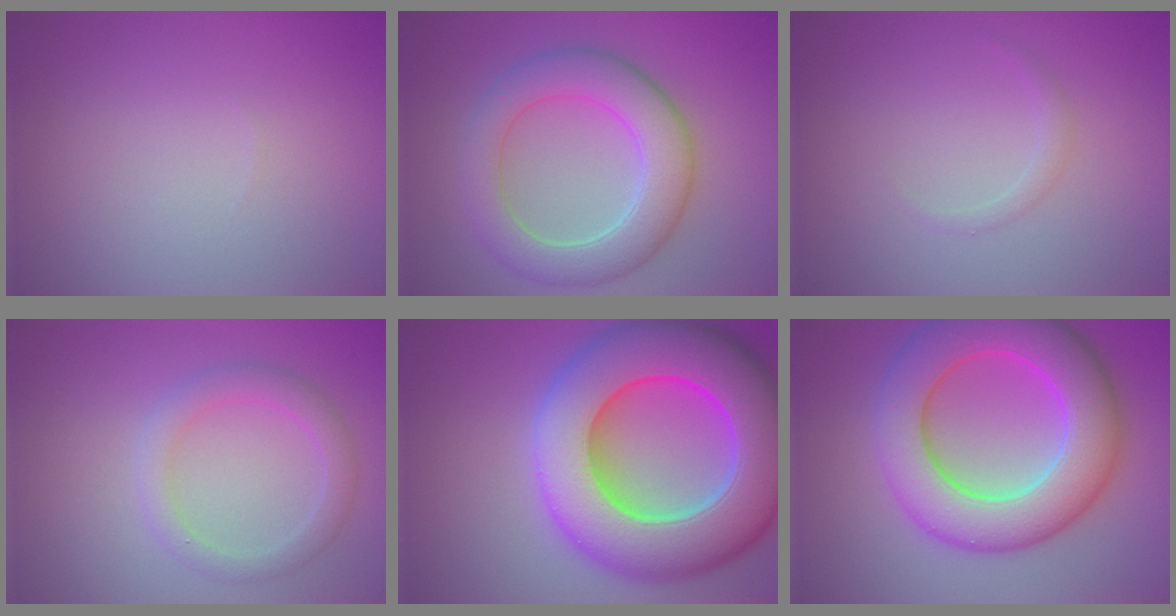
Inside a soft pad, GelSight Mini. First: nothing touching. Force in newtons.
{"total": 6.5, "press": 6.5, "slide": 0.4}
{"total": 0.9, "press": 0.9, "slide": 0.1}
{"total": 2.6, "press": 2.6, "slide": 0.2}
{"total": 15.6, "press": 15.6, "slide": 0.5}
{"total": 10.6, "press": 10.6, "slide": 0.3}